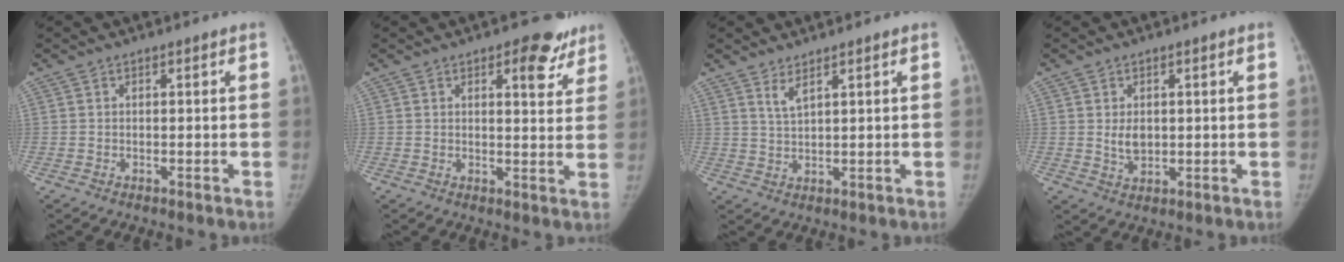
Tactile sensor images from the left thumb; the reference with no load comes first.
{"total": 7.6, "force": [4.5, 3.4, 5.1], "torque": [-0.033, -0.020, 0.052]}
{"total": 2.5, "force": [2.0, 0.3, 1.6], "torque": [-0.035, -0.019, 0.045]}
{"total": 3.6, "force": [0.4, 2.5, 2.5], "torque": [-0.030, -0.008, 0.015]}